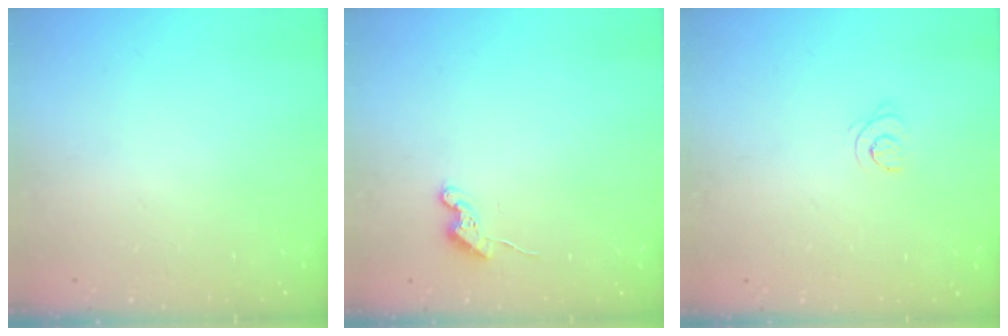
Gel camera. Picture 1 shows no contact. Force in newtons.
{"total": 5.1, "press": 5.1, "slide": 0.6}
{"total": 4.0, "press": 3.9, "slide": 0.5}